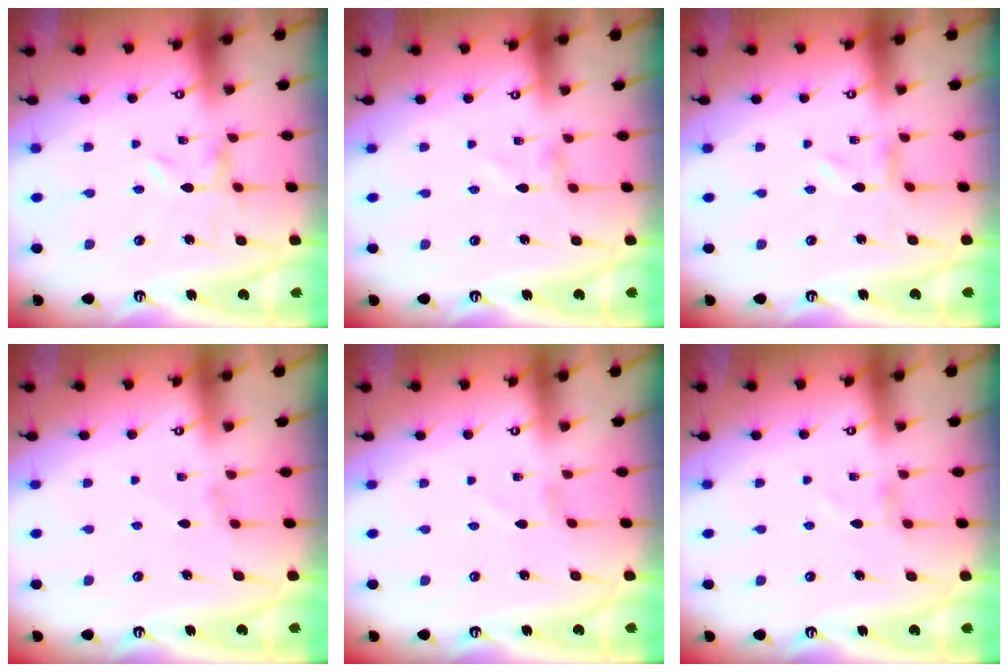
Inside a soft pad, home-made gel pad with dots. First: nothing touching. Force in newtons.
{"total": 0.0}
{"total": 0.0}
{"total": 0.7, "press": 0.6, "slide": 0.3}
{"total": 1.4, "press": 1.4, "slide": 0.2}
{"total": 1.6, "press": 1.5, "slide": 0.3}